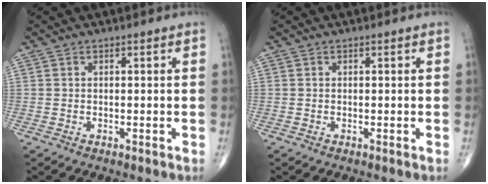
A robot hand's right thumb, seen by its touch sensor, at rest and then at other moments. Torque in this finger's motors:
{"motor_torque": [0.20, 0.12, 0.18, 0.13, 0.00]}